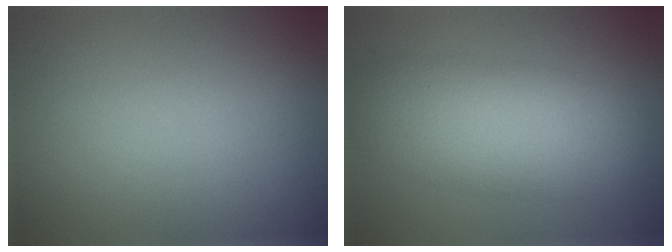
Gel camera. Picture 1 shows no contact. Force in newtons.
{"total": 7.2, "press": 7.2, "slide": 0.2}